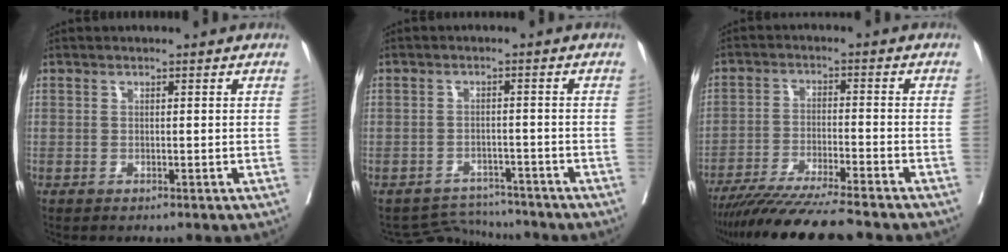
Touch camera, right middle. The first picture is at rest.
{"total": 5.0, "force": [-4.7, 0.3, -1.7], "torque": [0.023, 0.008, -0.071]}
{"total": 12.9, "force": [-11.2, -0.3, 6.5], "torque": [-0.090, -0.032, -0.179]}